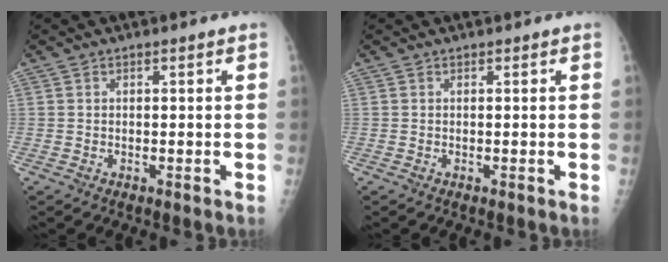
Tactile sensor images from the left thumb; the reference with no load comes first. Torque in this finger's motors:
{"motor_torque": [0.12, 0.01, 0.29, 0.24, 0.03]}